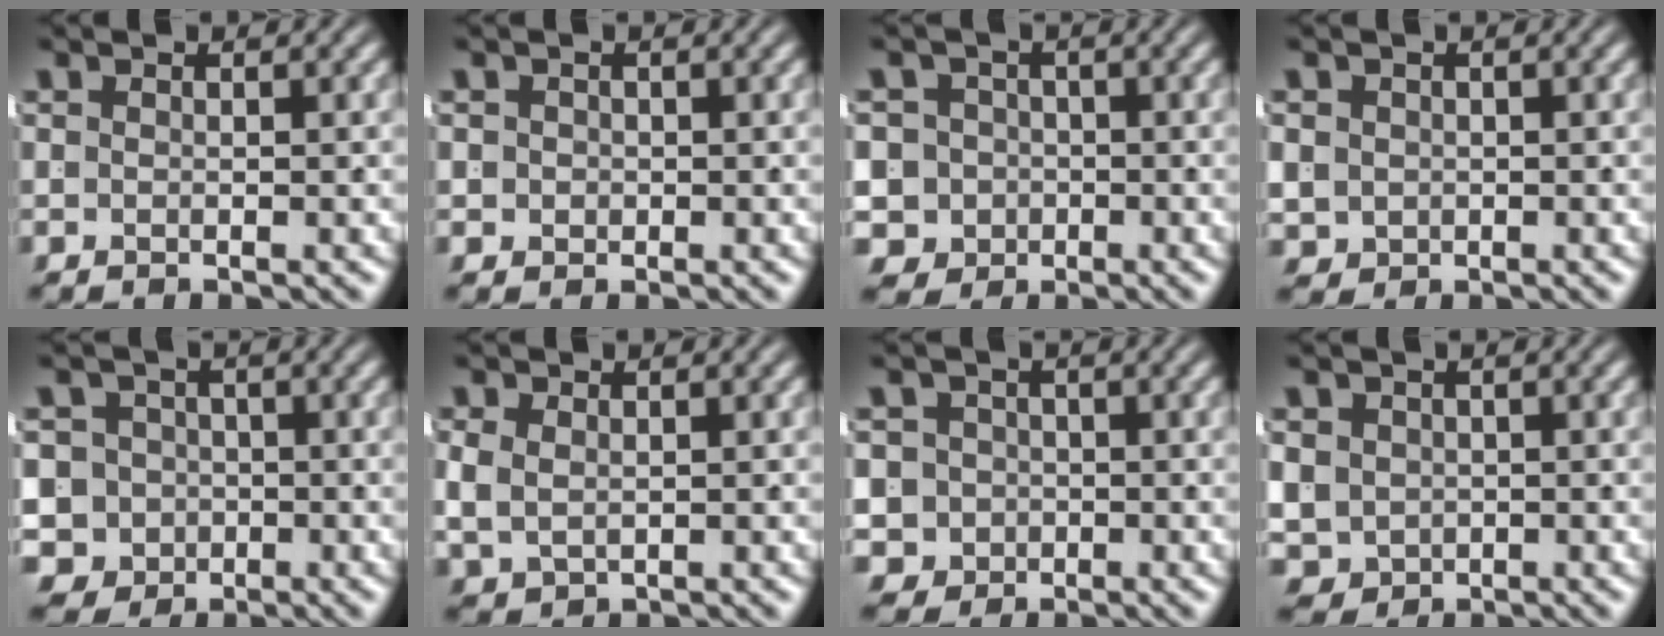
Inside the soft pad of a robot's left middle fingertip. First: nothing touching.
{"total": 1.9, "force": [-0.3, 1.8, 0.5], "torque": [-0.019, -0.011, 0.000]}
{"total": 10.8, "force": [-3.2, 9.7, 3.4], "torque": [-0.094, -0.053, -0.046]}
{"total": 3.6, "force": [-0.6, 3.3, 1.3], "torque": [-0.049, -0.029, 0.002]}
{"total": 12.1, "force": [-3.7, 10.9, 3.6], "torque": [-0.102, -0.059, -0.056]}
{"total": 2.4, "force": [0.0, 2.0, 1.5], "torque": [-0.040, -0.018, 0.019]}
{"total": 8.6, "force": [-2.4, 7.8, 2.8], "torque": [-0.077, -0.042, -0.033]}
{"total": 7.9, "force": [-2.1, 6.9, 3.1], "torque": [-0.086, -0.047, -0.018]}